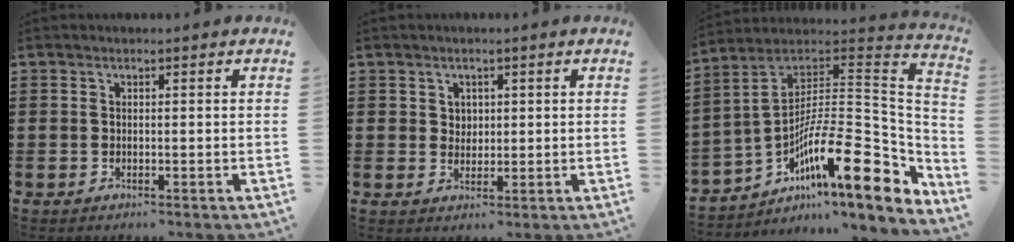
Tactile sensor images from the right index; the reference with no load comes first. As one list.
[{"total": 2.0, "force": [1.0, 1.7, 0.4], "torque": [-0.013, 0.009, 0.018]}, {"total": 16.4, "force": [-7.9, 4.0, 13.8], "torque": [-0.229, -0.013, -0.146]}]